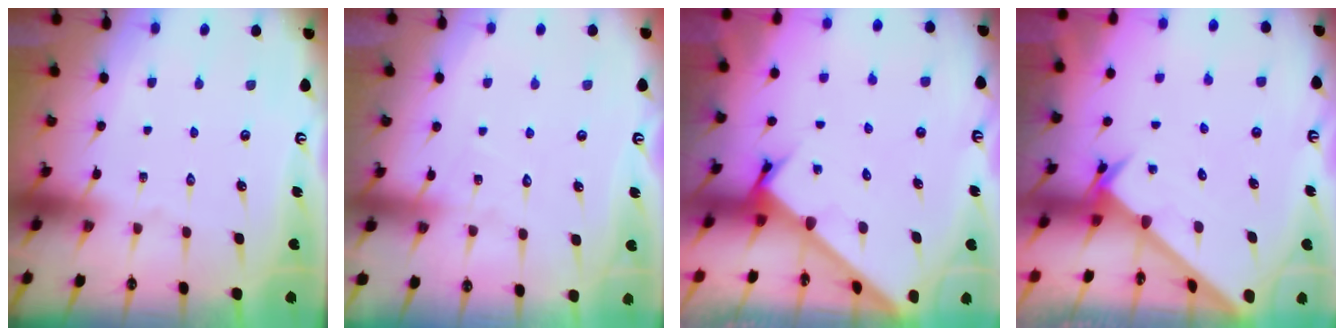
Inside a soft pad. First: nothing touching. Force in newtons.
{"total": 3.7, "press": 3.7, "slide": 0.4}
{"total": 2.6, "press": 2.6, "slide": 0.2}
{"total": 2.6, "press": 2.6, "slide": 0.2}